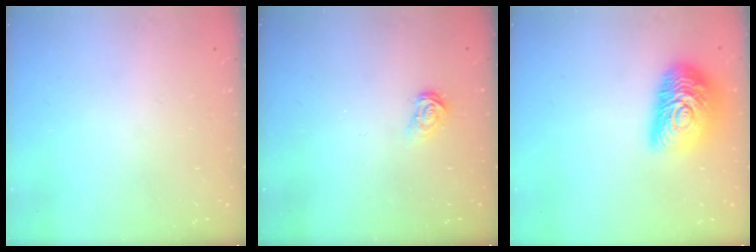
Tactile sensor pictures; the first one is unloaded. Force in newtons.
{"total": 3.7, "press": 3.7, "slide": 0.2}
{"total": 17.5, "press": 17.5, "slide": 0.8}